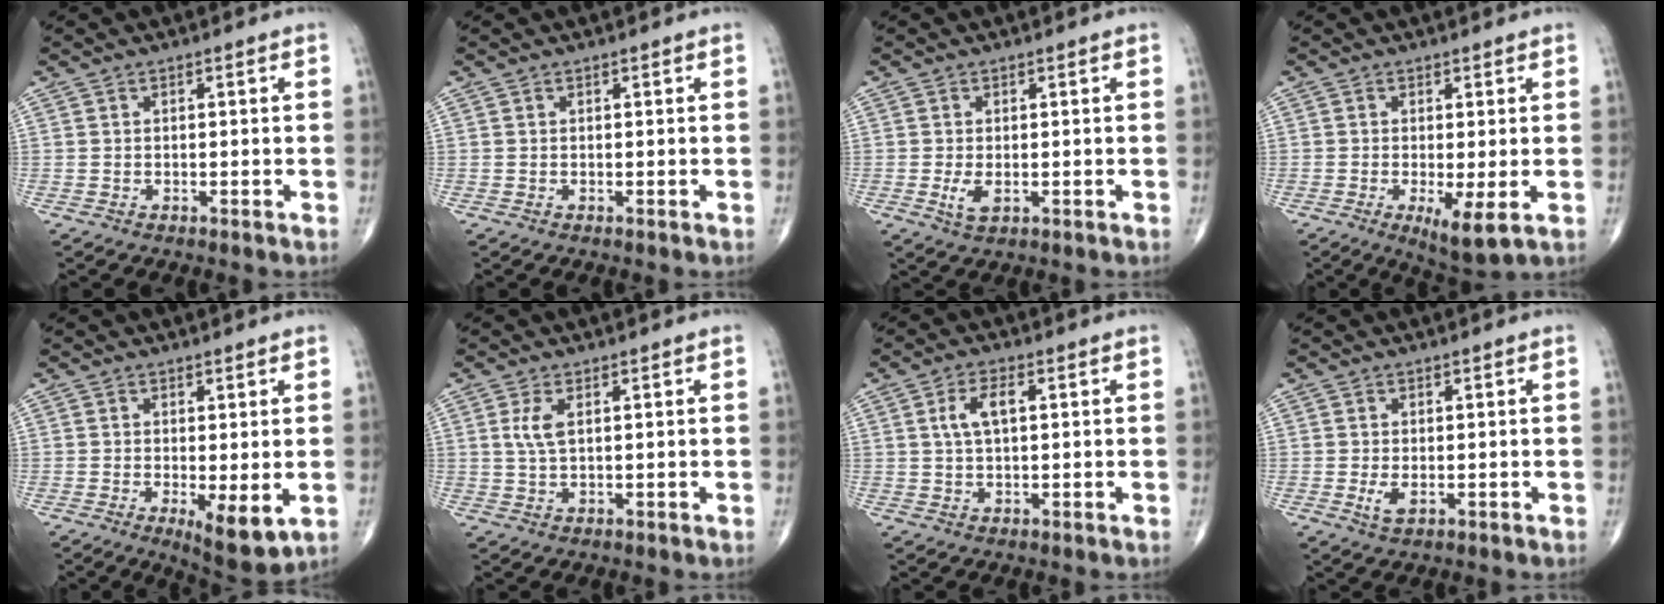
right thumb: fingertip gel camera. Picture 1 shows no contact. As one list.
[{"total": 0.0}, {"total": 3.0, "force": [-0.6, 1.5, 2.5], "torque": [-0.053, -0.007, -0.008]}, {"total": 6.2, "force": [-1.5, 1.5, 5.8], "torque": [-0.102, -0.022, -0.024]}, {"total": 7.1, "force": [-1.4, 2.3, 6.5], "torque": [-0.098, -0.023, -0.017]}, {"total": 3.3, "force": [1.0, 1.3, 2.9], "torque": [-0.069, 0.001, 0.024]}, {"total": 5.0, "force": [1.2, 2.3, 4.3], "torque": [-0.089, 0.007, 0.021]}, {"total": 2.5, "force": [-0.4, 1.3, 2.1], "torque": [-0.044, -0.007, -0.005]}]